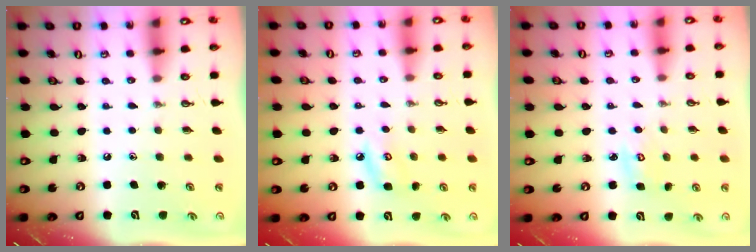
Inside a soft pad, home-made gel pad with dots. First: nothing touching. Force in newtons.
{"total": 7.6, "press": 7.6, "slide": 1.0}
{"total": 4.0, "press": 3.9, "slide": 0.3}